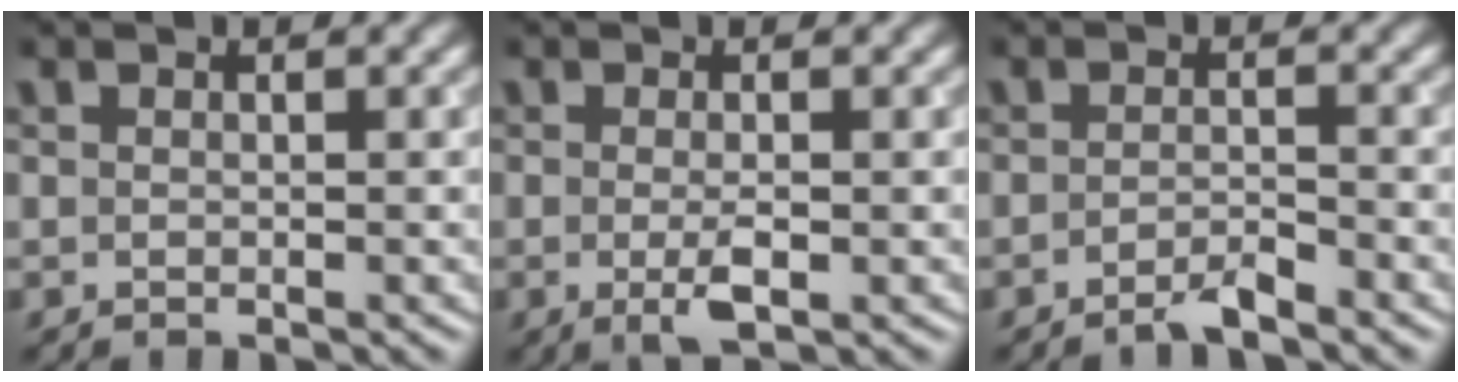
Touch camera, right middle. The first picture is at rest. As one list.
[{"total": 2.4, "force": [-0.6, 0.5, 2.2], "torque": [-0.044, -0.009, -0.009]}, {"total": 1.8, "force": [-1.4, 0.3, 1.1], "torque": [-0.017, 0.004, -0.031]}]